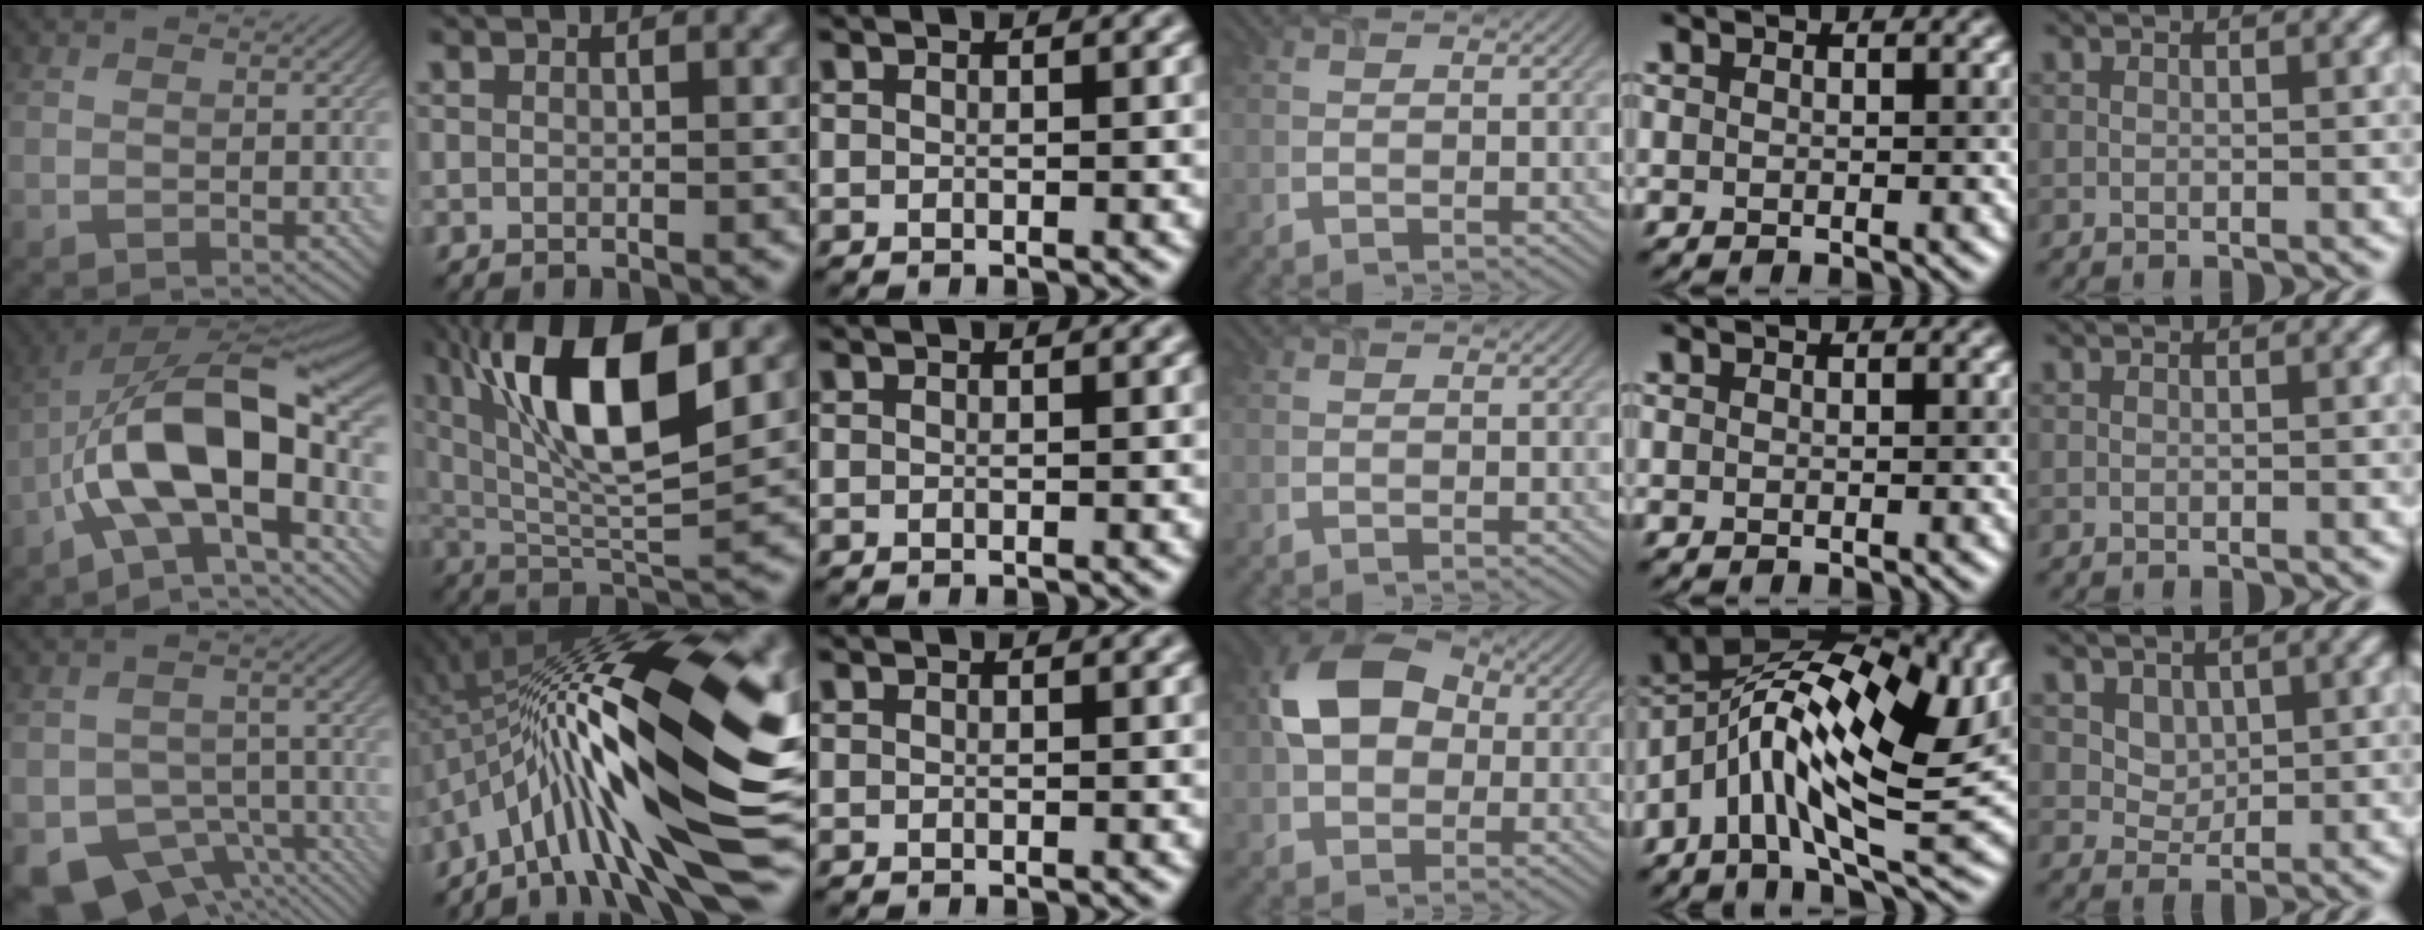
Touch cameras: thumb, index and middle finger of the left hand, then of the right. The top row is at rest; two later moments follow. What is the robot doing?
{"motion": "open", "object": "airpods case & airpods"}